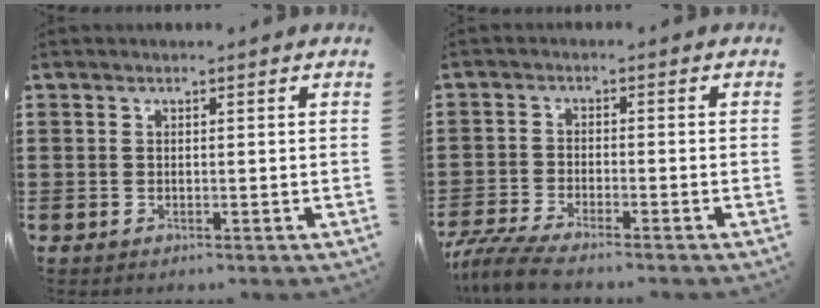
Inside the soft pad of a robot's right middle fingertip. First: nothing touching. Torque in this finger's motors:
{"motor_torque": [1.11, -0.08, 0.42, 0.13]}